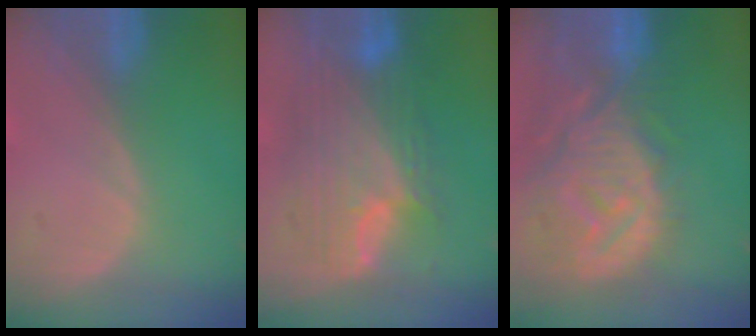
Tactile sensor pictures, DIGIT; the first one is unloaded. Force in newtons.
{"total": 10.0, "press": 10.0, "slide": 0.6}
{"total": 12.8, "press": 11.3, "slide": 6.0}